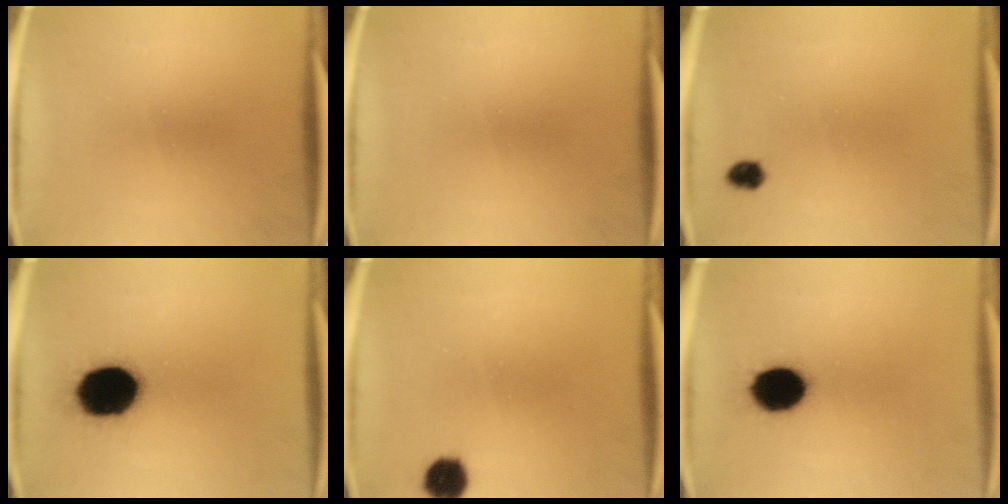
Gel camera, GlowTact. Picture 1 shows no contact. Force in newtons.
{"total": 0.0}
{"total": 2.1}
{"total": 19.1}
{"total": 5.2}
{"total": 12.2}